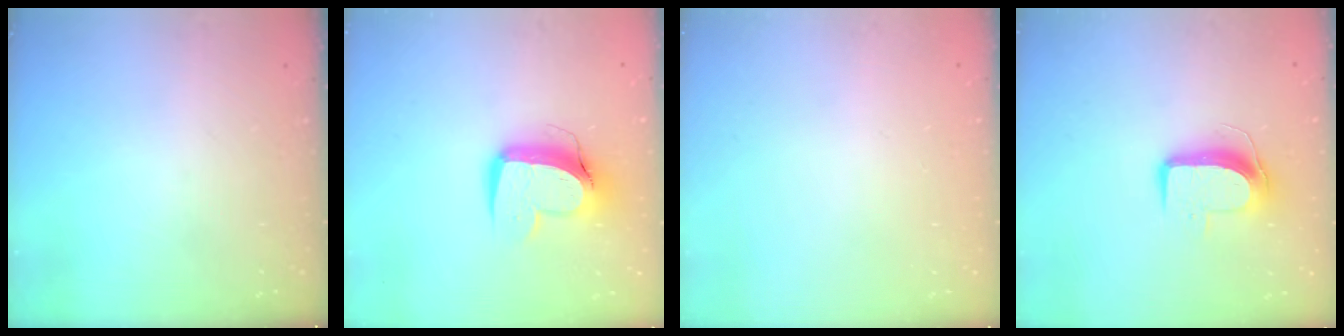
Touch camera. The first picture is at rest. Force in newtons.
{"total": 12.3, "press": 12.2, "slide": 1.3}
{"total": 0.0}
{"total": 10.6, "press": 10.6, "slide": 0.8}